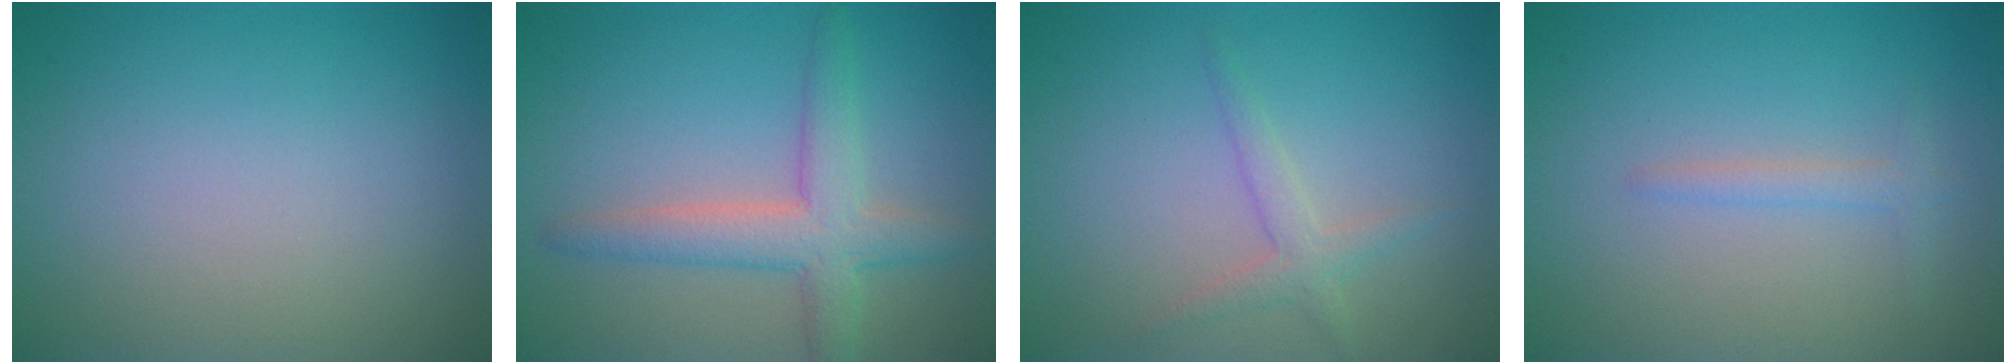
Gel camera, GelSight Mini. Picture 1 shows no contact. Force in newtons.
{"total": 4.5, "press": 4.5, "slide": 0.2}
{"total": 1.8, "press": 1.8, "slide": 0.1}
{"total": 1.3, "press": 1.3, "slide": 0.1}